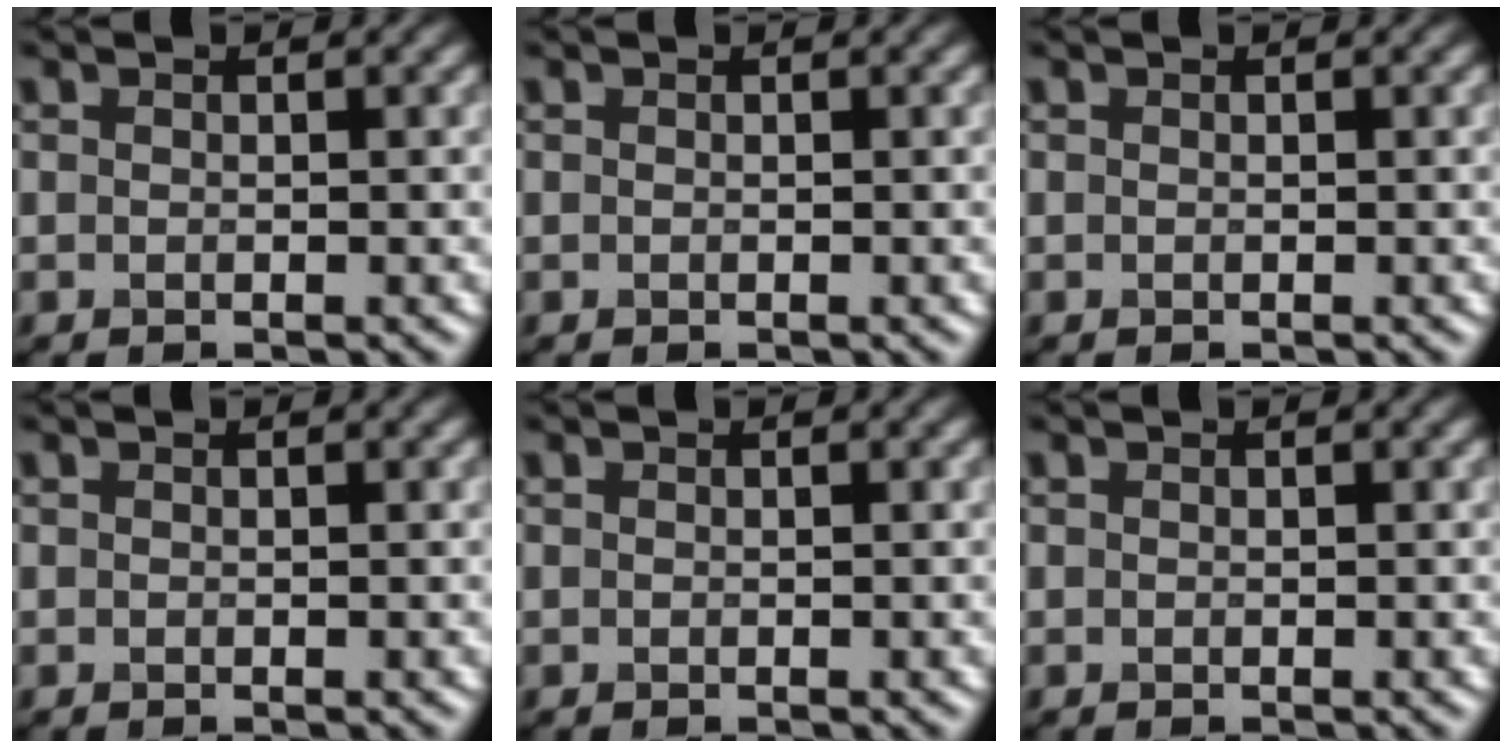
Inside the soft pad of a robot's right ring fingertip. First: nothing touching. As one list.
[{"total": 0.0}, {"total": 0.0}, {"total": 0.0}, {"total": 0.0}, {"total": 0.0}]